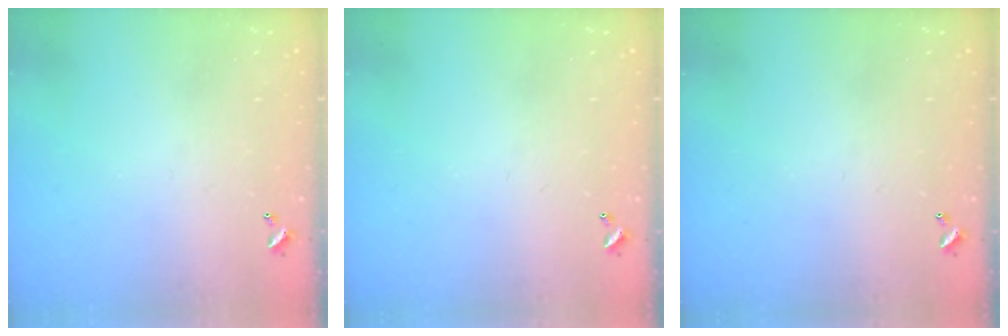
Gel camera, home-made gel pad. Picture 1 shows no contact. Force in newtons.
{"total": 0.0}
{"total": 0.0}